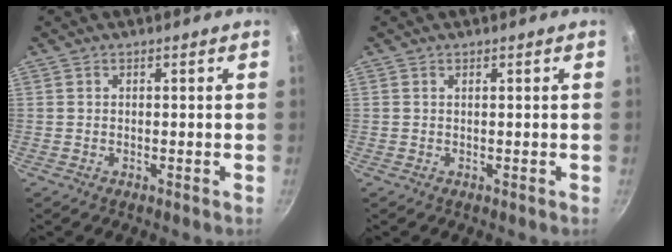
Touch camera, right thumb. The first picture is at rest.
{"total": 0.0}